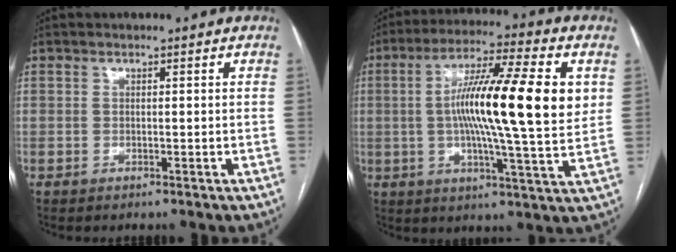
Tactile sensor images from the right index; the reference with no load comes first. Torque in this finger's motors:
{"motor_torque": [2.14, 0.00, 0.54, 0.21]}